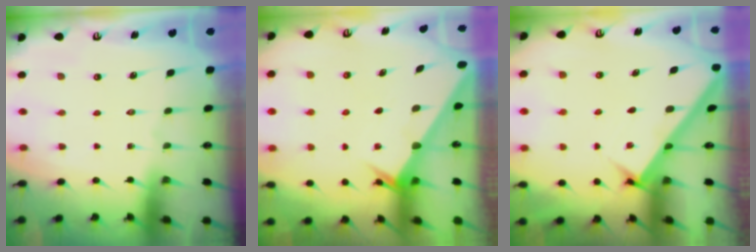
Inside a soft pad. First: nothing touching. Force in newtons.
{"total": 2.0, "press": 2.0, "slide": 0.1}
{"total": 2.9, "press": 2.9, "slide": 0.1}